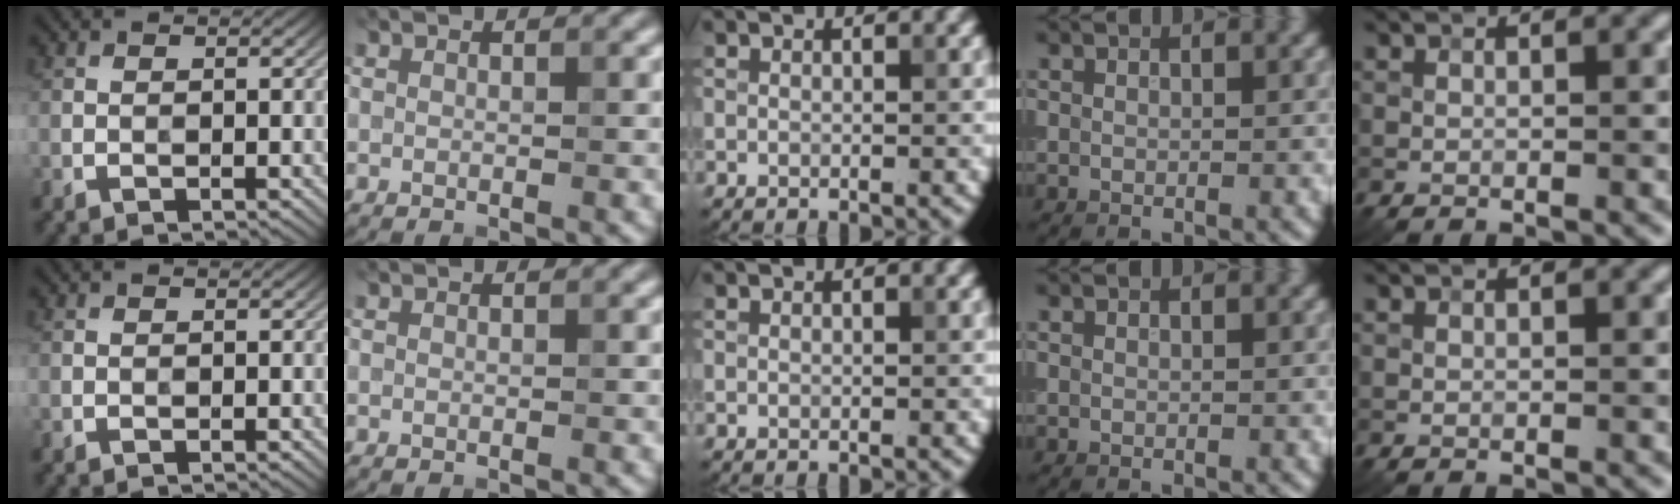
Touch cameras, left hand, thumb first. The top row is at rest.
{}